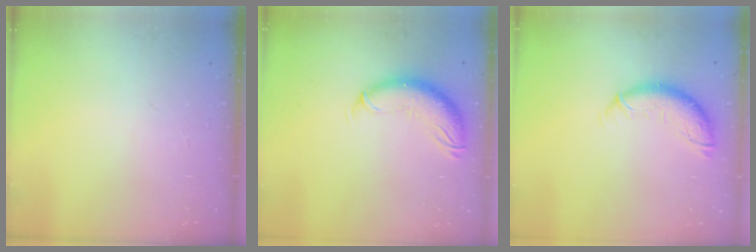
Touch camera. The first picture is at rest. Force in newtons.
{"total": 10.6, "press": 10.4, "slide": 2.2}
{"total": 10.3, "press": 10.3, "slide": 0.8}